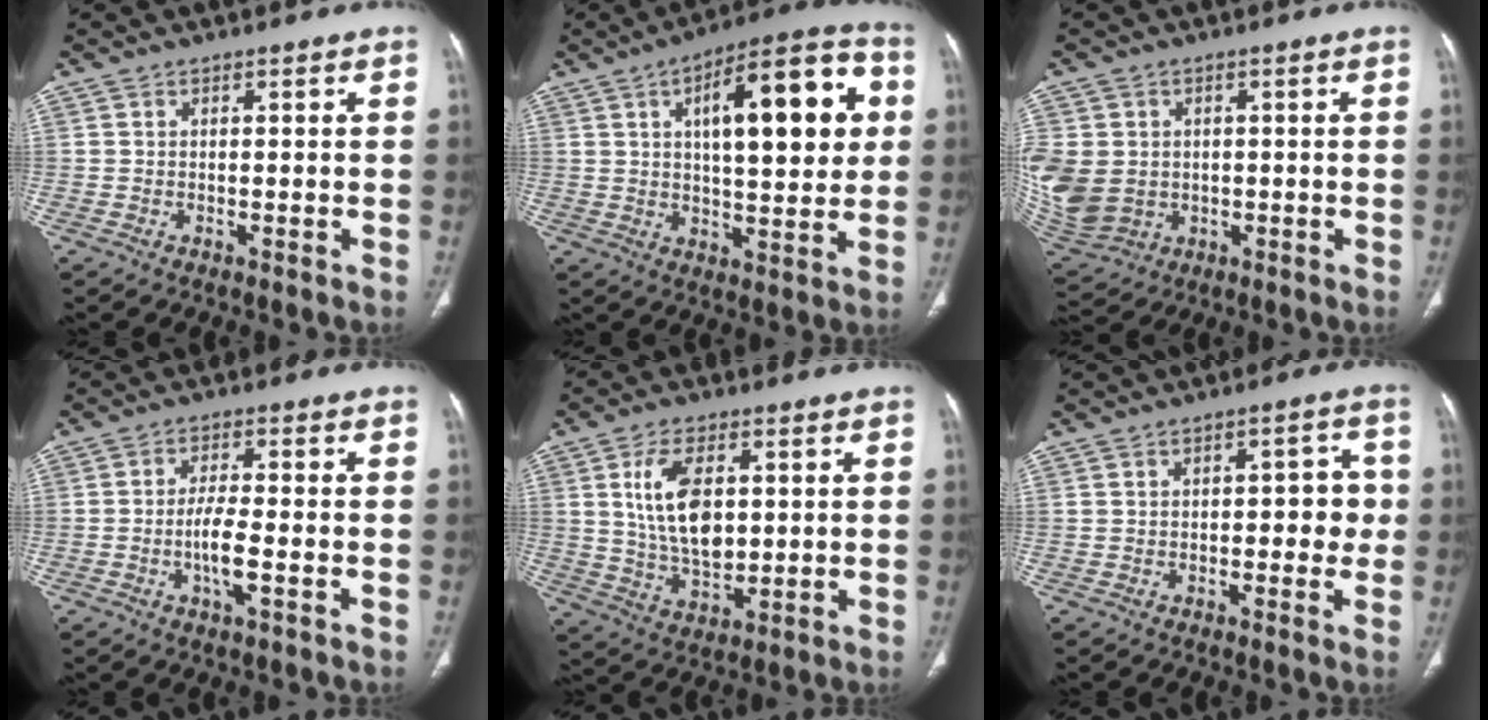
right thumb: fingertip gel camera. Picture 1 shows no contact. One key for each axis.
{"total": 20.4, "fx": 5.2, "fy": 7.5, "fz": 18.2, "tx": -0.228, "ty": 0.013, "tz": 0.071}
{"total": 16.9, "fx": -0.6, "fy": 14.5, "fz": 8.6, "tx": -0.237, "ty": 0.005, "tz": 0.015}
{"total": 5.5, "fx": -1.6, "fy": 1.2, "fz": 5.1, "tx": -0.103, "ty": 0.003, "tz": -0.033}
{"total": 12.0, "fx": 2.3, "fy": 6.7, "fz": 9.6, "tx": -0.165, "ty": -0.013, "tz": 0.050}
{"total": 5.7, "fx": -0.2, "fy": 3.1, "fz": 4.8, "tx": -0.032, "ty": 0.016, "tz": -0.007}